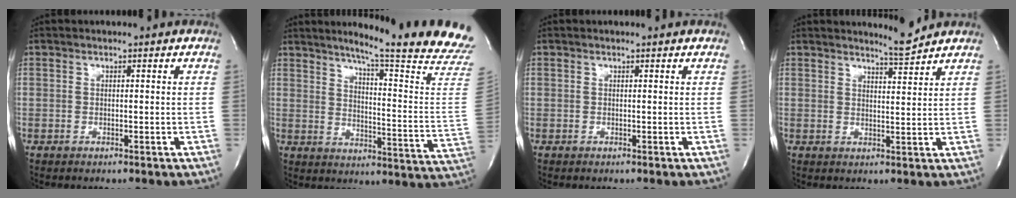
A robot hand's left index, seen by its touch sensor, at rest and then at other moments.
{"total": 21.9, "force": [18.7, -1.8, 11.4], "torque": [-0.159, -0.102, 0.226]}
{"total": 0.5, "force": [0.5, 0.0, 0.1], "torque": [-0.003, 0.001, 0.003]}
{"total": 3.1, "force": [3.0, -0.7, 0.1], "torque": [-0.011, -0.019, 0.052]}